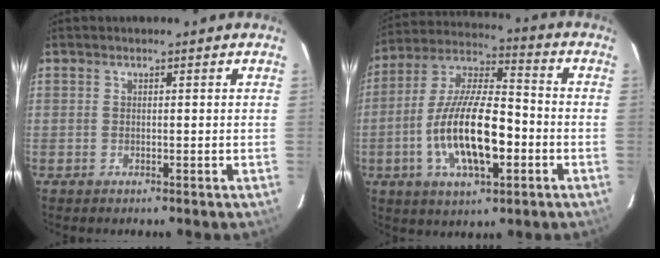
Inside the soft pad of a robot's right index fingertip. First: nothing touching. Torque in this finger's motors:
{"motor_torque": [1.26, -0.88, 1.05, 0.21]}